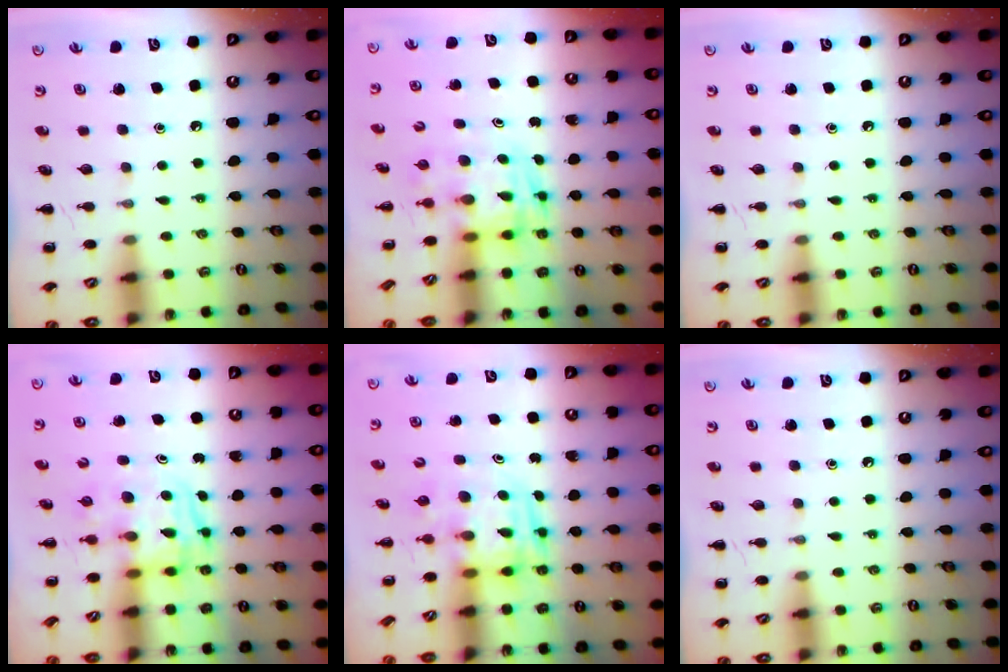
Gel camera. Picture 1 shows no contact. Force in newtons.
{"total": 3.6, "press": 3.5, "slide": 0.6}
{"total": 0.0}
{"total": 3.3, "press": 3.2, "slide": 0.6}
{"total": 3.9, "press": 3.8, "slide": 0.7}
{"total": 0.0}